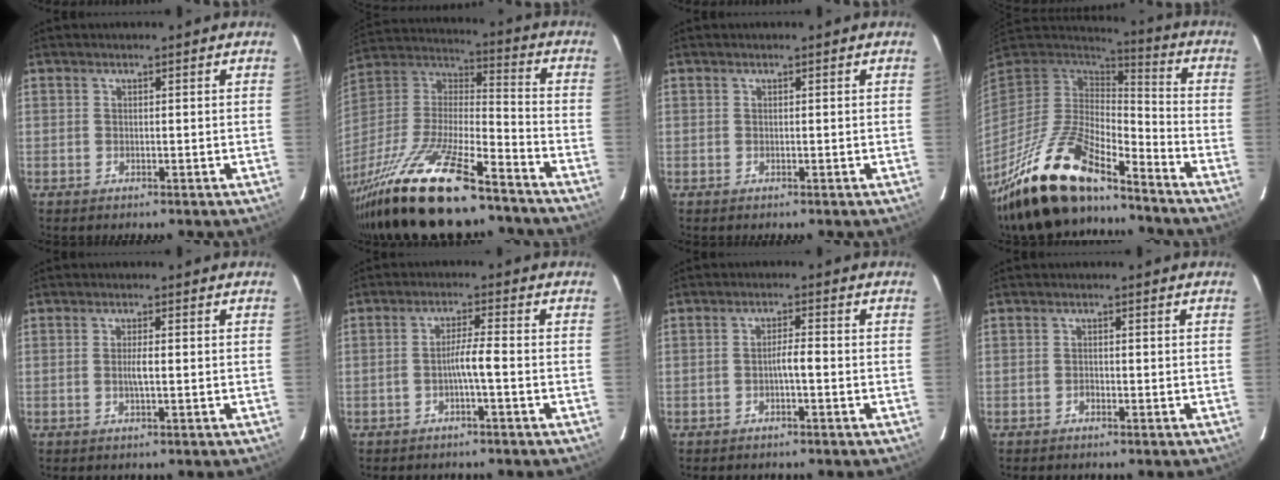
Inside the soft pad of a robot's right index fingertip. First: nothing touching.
{"total": 26.7, "force": [-20.0, 4.9, 17.0], "torque": [-0.359, -0.043, -0.357]}
{"total": 0.0}
{"total": 21.6, "force": [-16.3, 6.2, 12.7], "torque": [-0.264, -0.017, -0.303]}
{"total": 2.2, "force": [-0.2, 0.2, 2.2], "torque": [-0.044, 0.000, -0.005]}
{"total": 3.6, "force": [-1.2, -0.2, 3.3], "torque": [-0.058, 0.007, -0.022]}
{"total": 2.5, "force": [-0.8, 0.3, 2.3], "torque": [-0.036, 0.004, -0.016]}
{"total": 0.8, "force": [-0.5, 0.4, 0.5], "torque": [-0.011, 0.002, -0.009]}